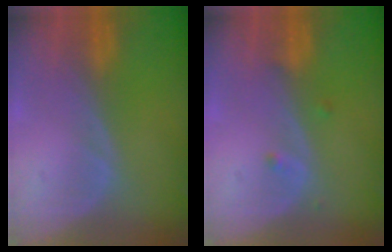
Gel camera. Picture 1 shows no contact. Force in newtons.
{"total": 1.1, "press": 1.1, "slide": 0.1}